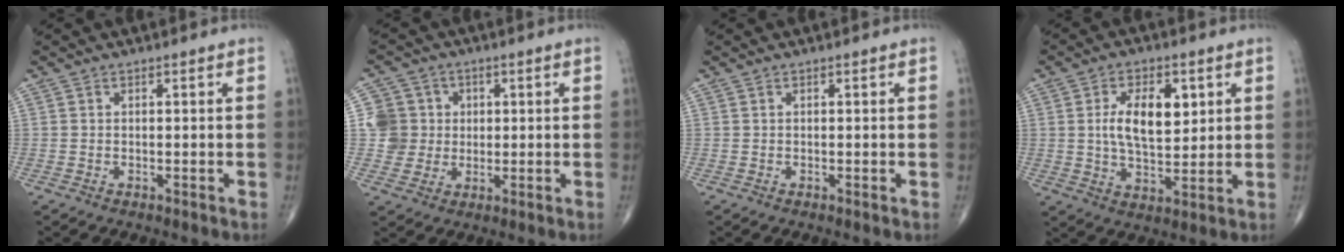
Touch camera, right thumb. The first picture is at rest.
{"total": 7.2, "force": [0.8, 7.1, 0.9], "torque": [0.018, 0.008, 0.011]}
{"total": 0.0}
{"total": 10.4, "force": [2.4, 5.5, 8.5], "torque": [-0.129, -0.012, 0.046]}